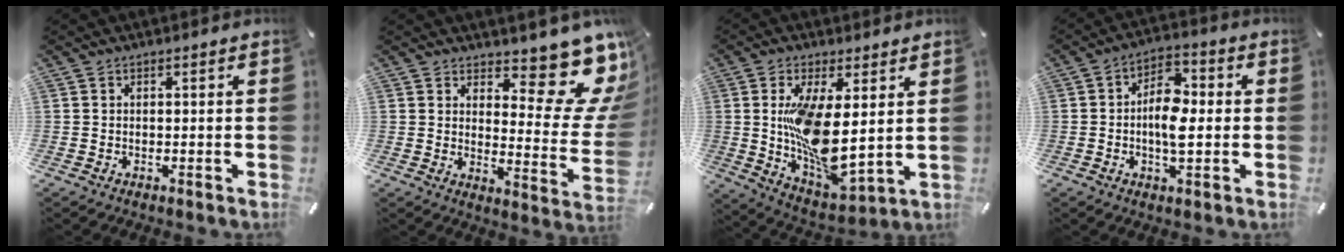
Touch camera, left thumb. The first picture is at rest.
{"total": 15.6, "force": [10.3, 6.9, 9.6], "torque": [-0.103, -0.102, 0.172]}
{"total": 14.6, "force": [2.2, 6.5, 12.9], "torque": [-0.252, -0.034, 0.044]}
{"total": 8.9, "force": [-1.1, 4.8, 7.4], "torque": [-0.119, 0.005, -0.023]}